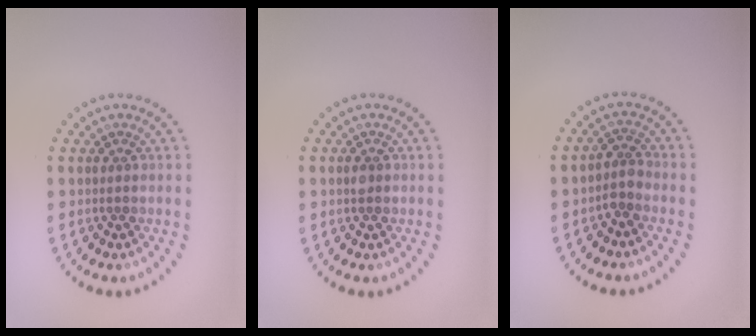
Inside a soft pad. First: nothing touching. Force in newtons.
{"total": 0.9, "press": 0.9, "slide": 0.1}
{"total": 1.9, "press": 1.5, "slide": 1.2}